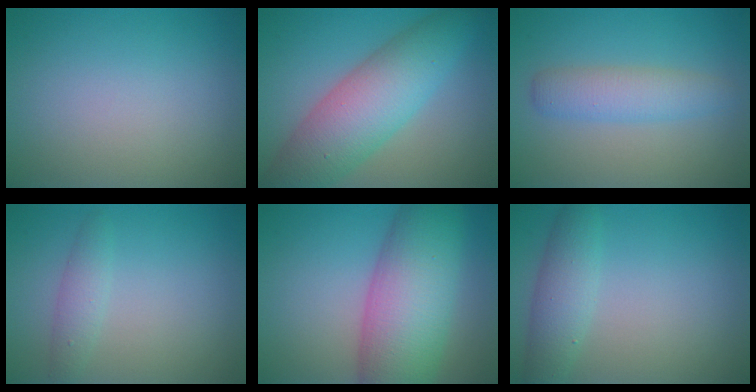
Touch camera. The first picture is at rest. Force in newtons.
{"total": 8.2, "press": 8.2, "slide": 0.2}
{"total": 3.2, "press": 3.2, "slide": 0.1}
{"total": 1.7, "press": 1.7, "slide": 0.1}
{"total": 10.9, "press": 10.9, "slide": 0.4}
{"total": 3.2, "press": 3.2, "slide": 0.1}